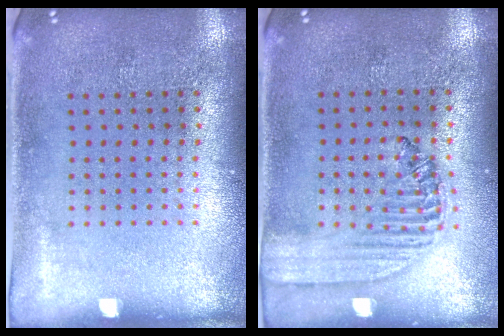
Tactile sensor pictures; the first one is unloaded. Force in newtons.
{"total": 1.5, "press": 1.4, "slide": 0.5}